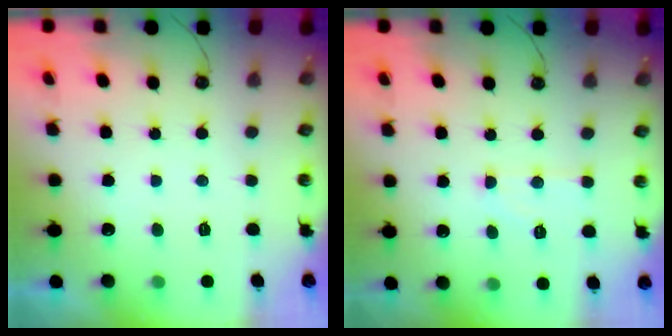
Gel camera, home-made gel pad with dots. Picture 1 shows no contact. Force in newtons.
{"total": 7.5, "press": 7.5, "slide": 0.6}